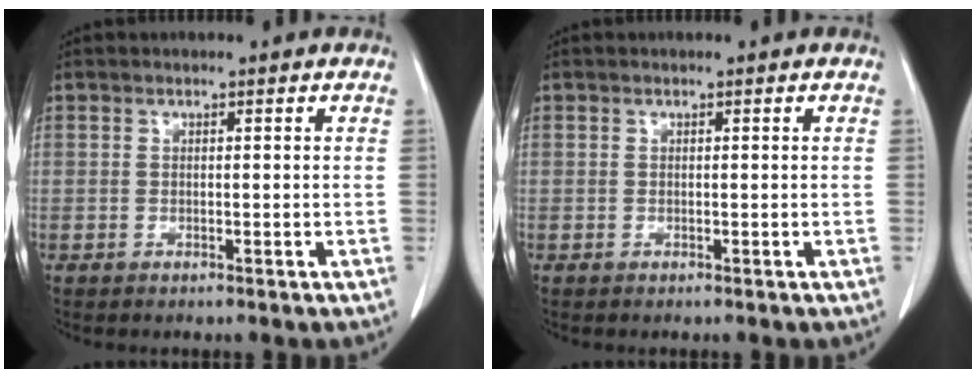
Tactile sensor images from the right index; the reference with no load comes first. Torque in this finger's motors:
{"motor_torque": [0.00, 0.00, 0.00, 0.00]}